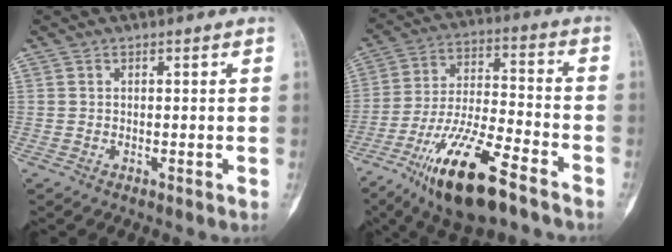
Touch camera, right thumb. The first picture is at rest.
{"total": 18.6, "force": [-11.3, 5.2, 13.8], "torque": [-0.267, 0.053, -0.204]}